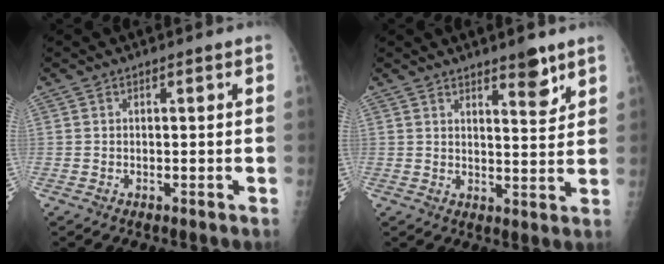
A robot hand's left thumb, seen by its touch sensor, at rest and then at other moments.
{"total": 5.6, "force": [3.9, 1.5, 3.6], "torque": [-0.038, -0.030, 0.056]}